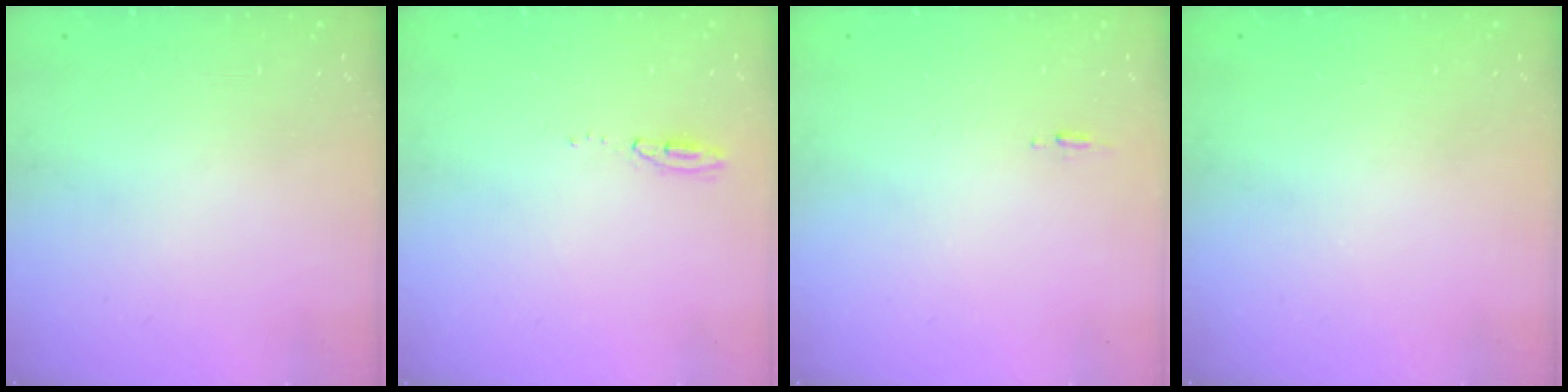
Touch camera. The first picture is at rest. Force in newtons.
{"total": 11.2, "press": 5.8, "slide": 9.6}
{"total": 5.0, "press": 4.7, "slide": 1.8}
{"total": 0.0}